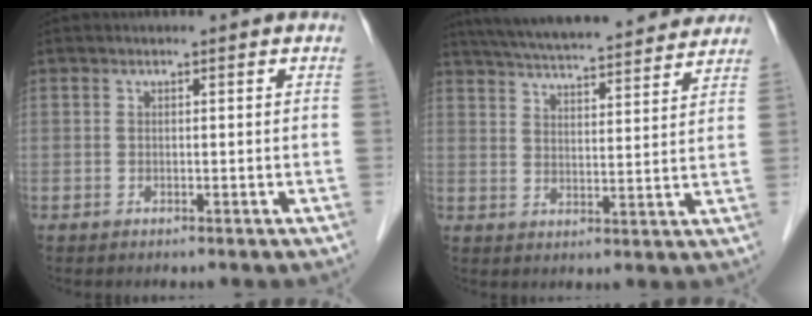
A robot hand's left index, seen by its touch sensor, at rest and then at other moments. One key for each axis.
{"total": 22.4, "fx": 20.3, "fy": 2.8, "fz": 9.2, "tx": -0.154, "ty": 0.024, "tz": 0.282}